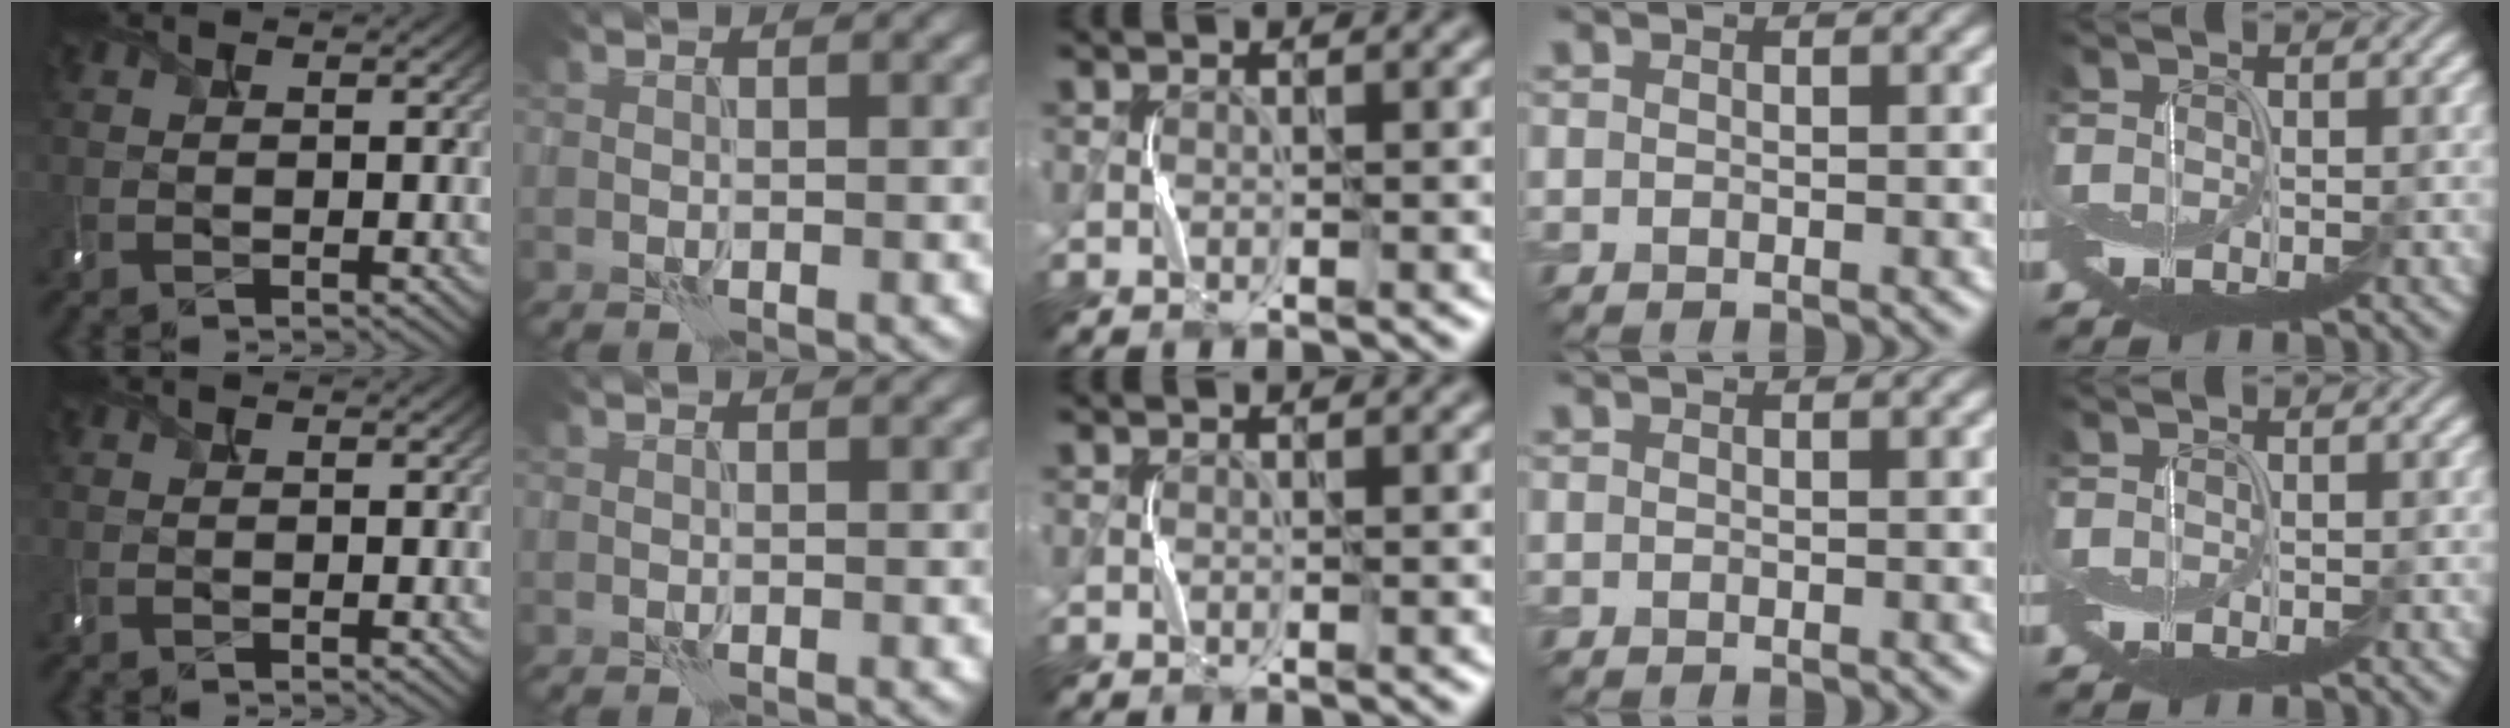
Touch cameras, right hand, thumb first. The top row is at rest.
{}